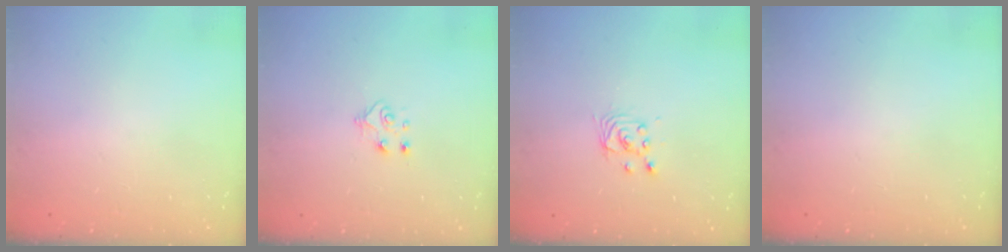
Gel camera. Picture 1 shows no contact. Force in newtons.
{"total": 6.1, "press": 6.1, "slide": 0.7}
{"total": 2.9, "press": 2.9, "slide": 0.0}
{"total": 0.0}